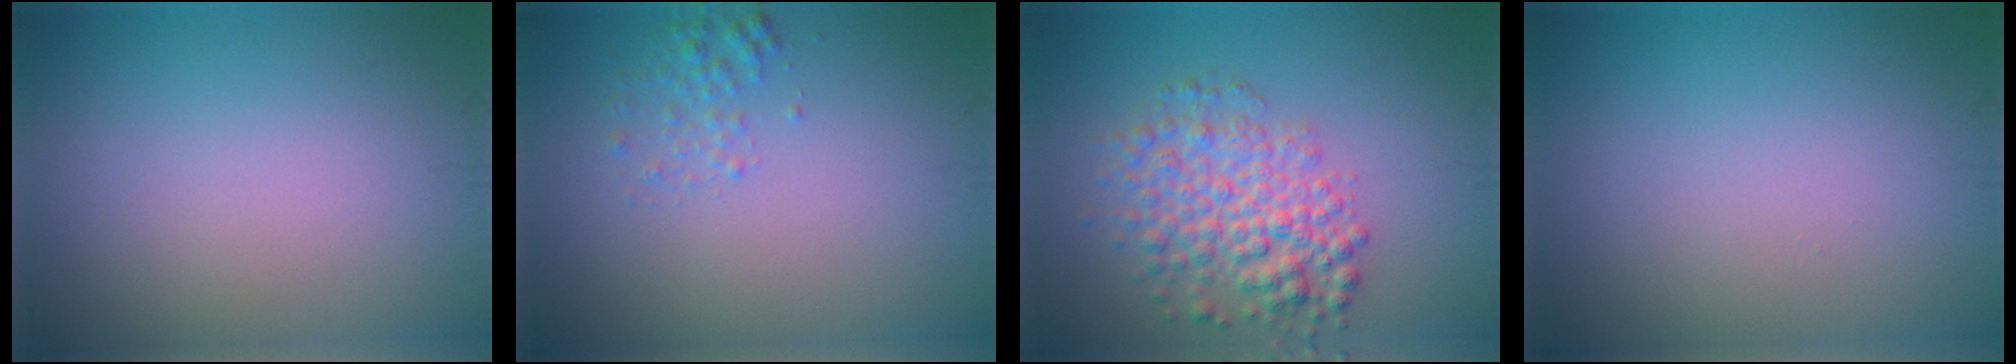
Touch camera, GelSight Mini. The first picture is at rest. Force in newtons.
{"total": 1.3, "press": 1.3, "slide": 0.1}
{"total": 5.0, "press": 5.0, "slide": 0.1}
{"total": 0.0}